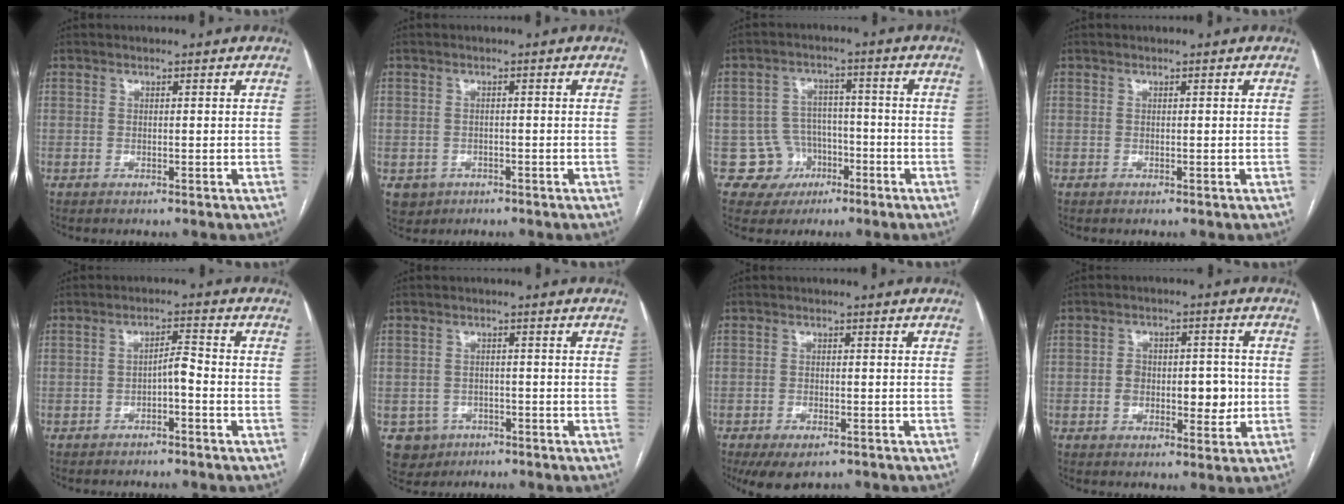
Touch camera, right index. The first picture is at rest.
{"total": 3.4, "force": [-1.5, 3.0, 0.4], "torque": [-0.003, 0.005, -0.018]}
{"total": 6.6, "force": [-2.6, 6.1, 0.0], "torque": [0.012, 0.014, -0.035]}
{"total": 0.0}
{"total": 2.9, "force": [-1.4, 0.7, 2.5], "torque": [-0.039, 0.010, -0.021]}
{"total": 4.4, "force": [-2.0, 3.9, 0.3], "torque": [-0.001, 0.009, -0.026]}
{"total": 5.3, "force": [-3.6, 2.4, 3.1], "torque": [-0.049, -0.007, -0.053]}
{"total": 8.0, "force": [-1.0, 4.5, 6.5], "torque": [-0.090, 0.014, -0.009]}